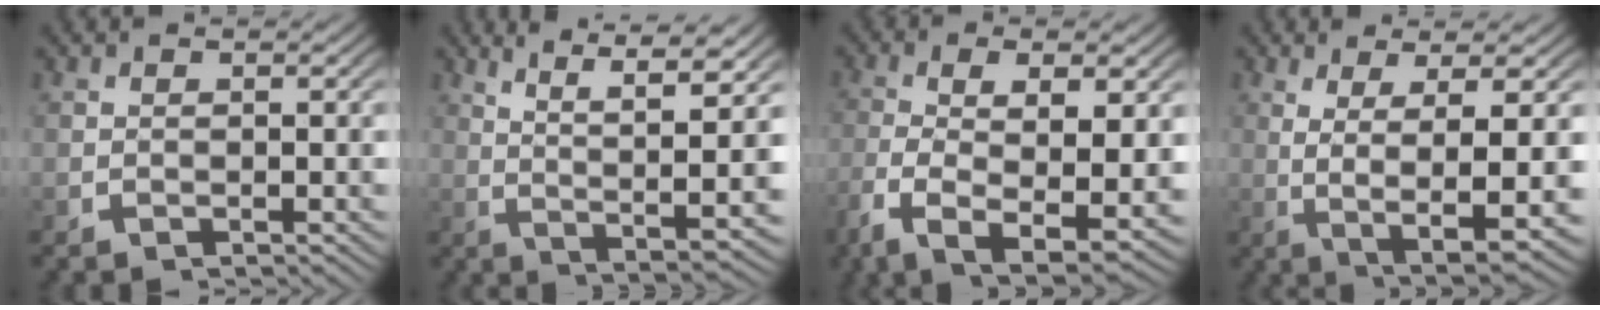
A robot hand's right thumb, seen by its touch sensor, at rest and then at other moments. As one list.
[{"total": 11.1, "force": [4.0, 4.7, 9.2], "torque": [-0.134, 0.009, 0.057]}, {"total": 9.1, "force": [-3.0, 4.1, 7.6], "torque": [-0.165, -0.039, -0.025]}, {"total": 7.8, "force": [-0.9, 2.6, 7.4], "torque": [-0.135, -0.020, 0.006]}]